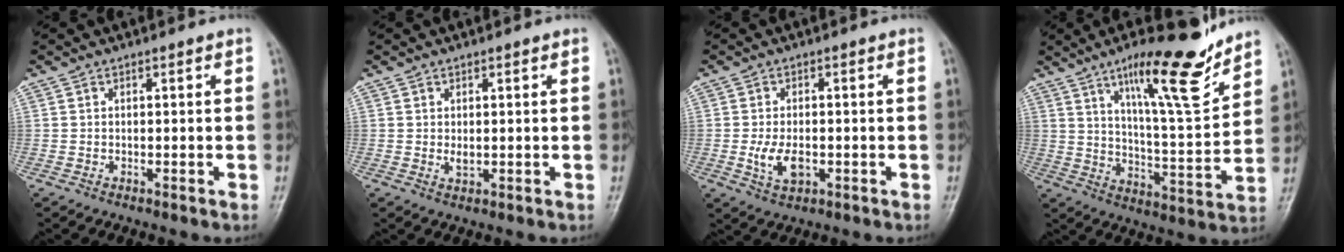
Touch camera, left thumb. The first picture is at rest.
{"total": 1.9, "force": [0.3, 1.2, 1.5], "torque": [-0.019, -0.005, 0.007]}
{"total": 5.5, "force": [-1.2, 3.2, 4.4], "torque": [-0.082, -0.003, -0.018]}
{"total": 17.9, "force": [11.8, 3.6, 12.9], "torque": [-0.173, -0.073, 0.193]}